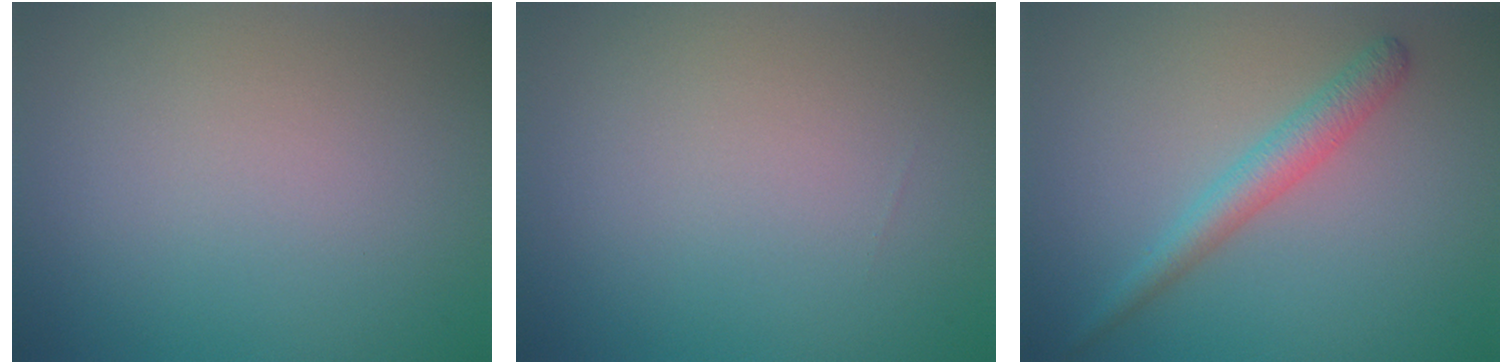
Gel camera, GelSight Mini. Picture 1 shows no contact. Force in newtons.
{"total": 0.0}
{"total": 2.7, "press": 2.7, "slide": 0.1}